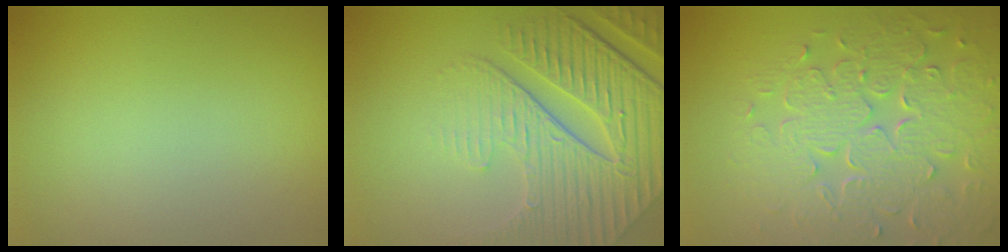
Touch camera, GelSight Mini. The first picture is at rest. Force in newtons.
{"total": 9.0, "press": 6.2, "slide": 6.5}
{"total": 8.0, "press": 5.8, "slide": 5.5}